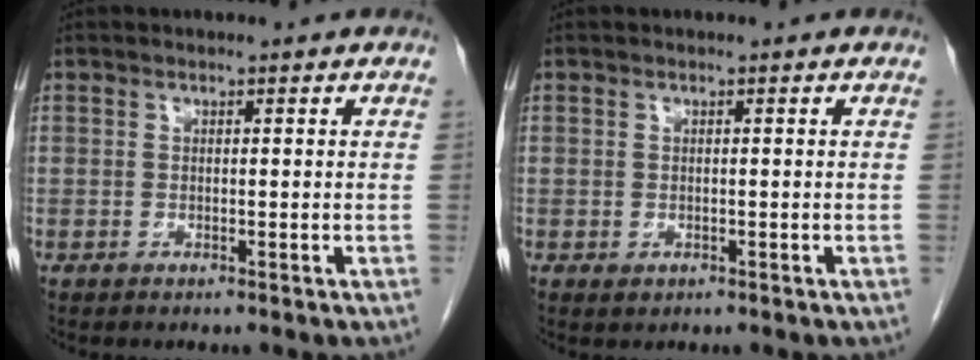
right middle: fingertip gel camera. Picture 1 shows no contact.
{"total": 0.6, "force": [-0.2, 0.5, 0.3], "torque": [-0.010, -0.002, 0.002]}